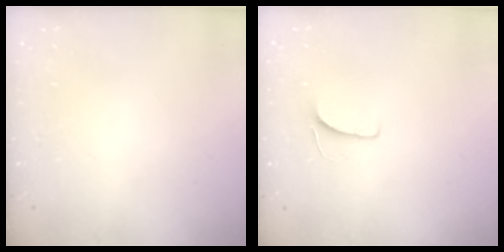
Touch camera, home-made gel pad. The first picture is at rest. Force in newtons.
{"total": 6.4, "press": 6.4, "slide": 0.5}